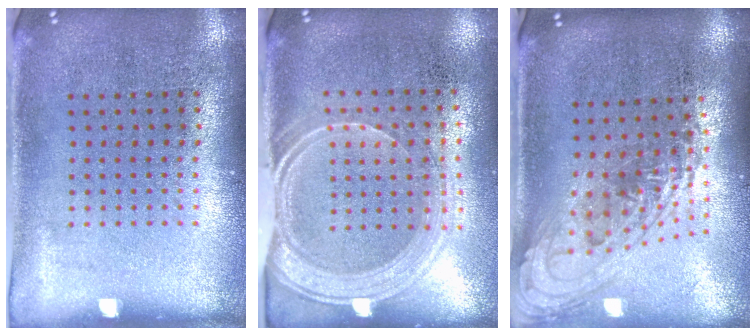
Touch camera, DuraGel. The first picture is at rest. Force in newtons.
{"total": 1.9, "press": 1.6, "slide": 1.1}
{"total": 1.5, "press": 1.3, "slide": 0.7}